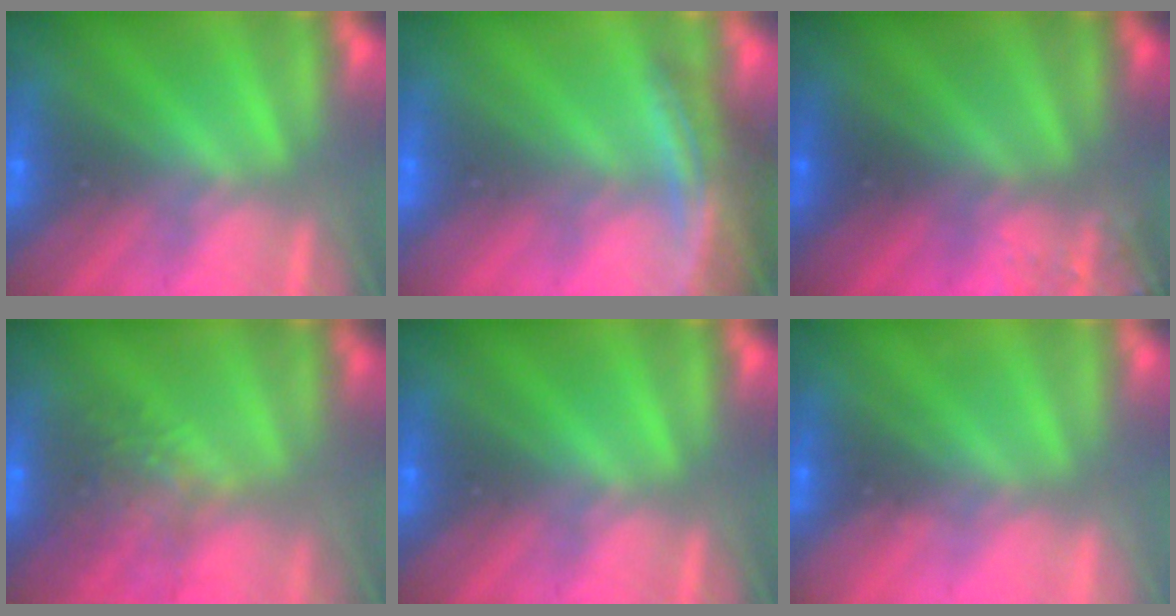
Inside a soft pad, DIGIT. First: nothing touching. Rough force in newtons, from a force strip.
{"total": 3.5}
{"total": 3.9}
{"total": 4.6}
{"total": 0.0}
{"total": 2.3}